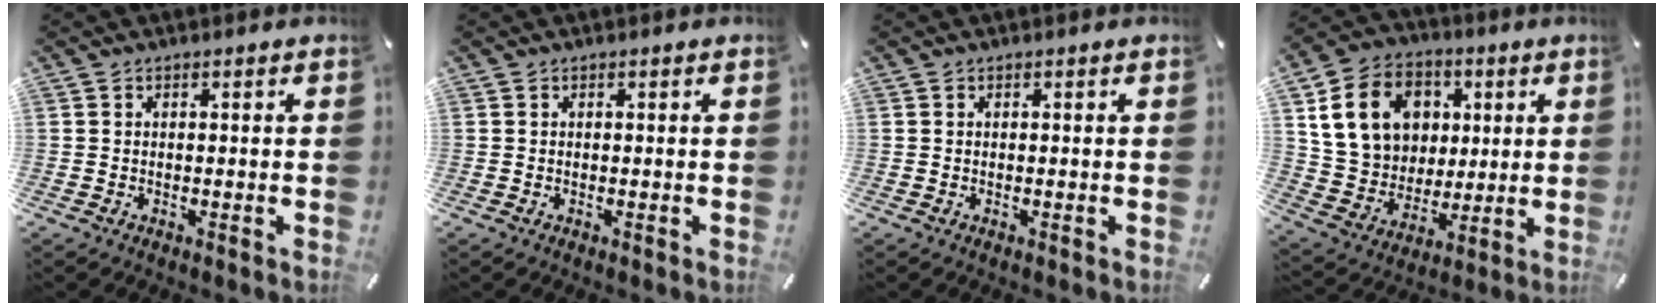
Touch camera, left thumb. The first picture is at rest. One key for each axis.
{"total": 0.0}
{"total": 0.0}
{"total": 16.5, "fx": 4.4, "fy": 14.0, "fz": 7.6, "tx": -0.144, "ty": 0.003, "tz": 0.091}